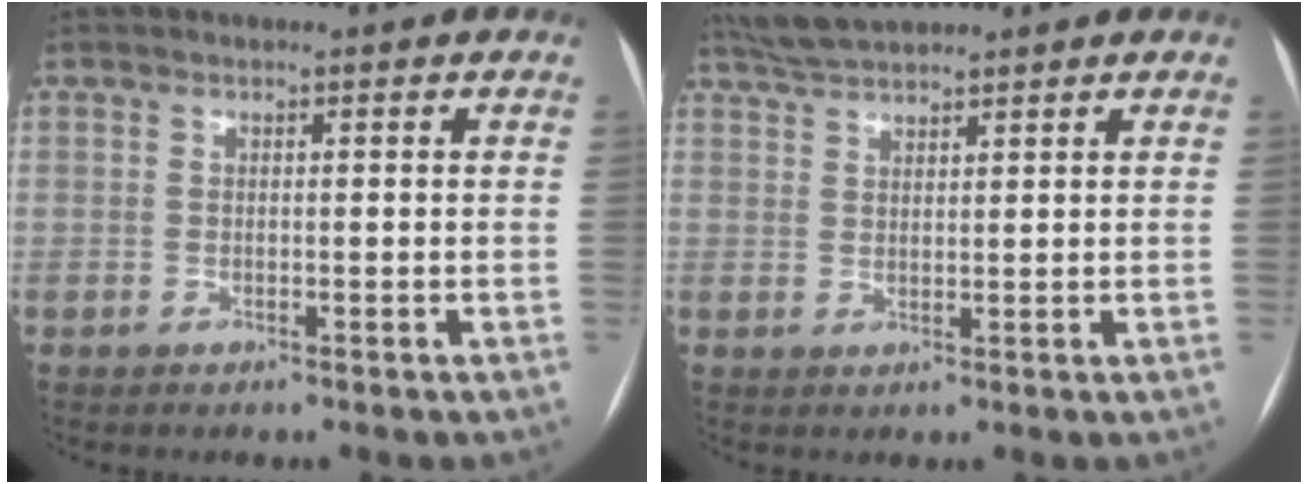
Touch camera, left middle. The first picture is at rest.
{"total": 5.1, "force": [4.7, 0.4, 1.8], "torque": [-0.043, 0.022, 0.093]}